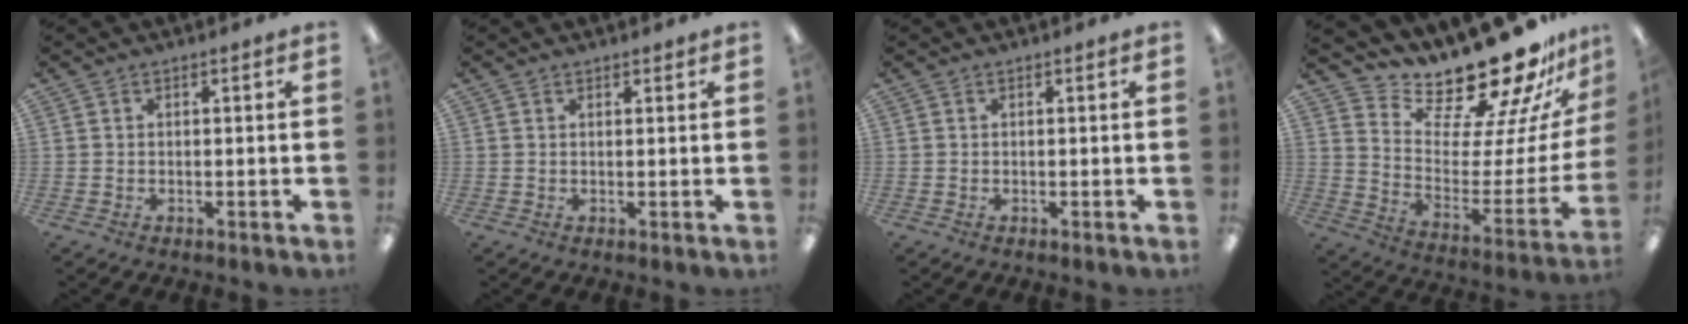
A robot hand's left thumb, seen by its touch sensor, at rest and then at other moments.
{"total": 0.9, "force": [0.8, 0.4, 0.1], "torque": [-0.002, 0.001, 0.016]}
{"total": 0.0}
{"total": 21.4, "force": [19.2, 5.5, 7.9], "torque": [-0.109, -0.170, 0.322]}